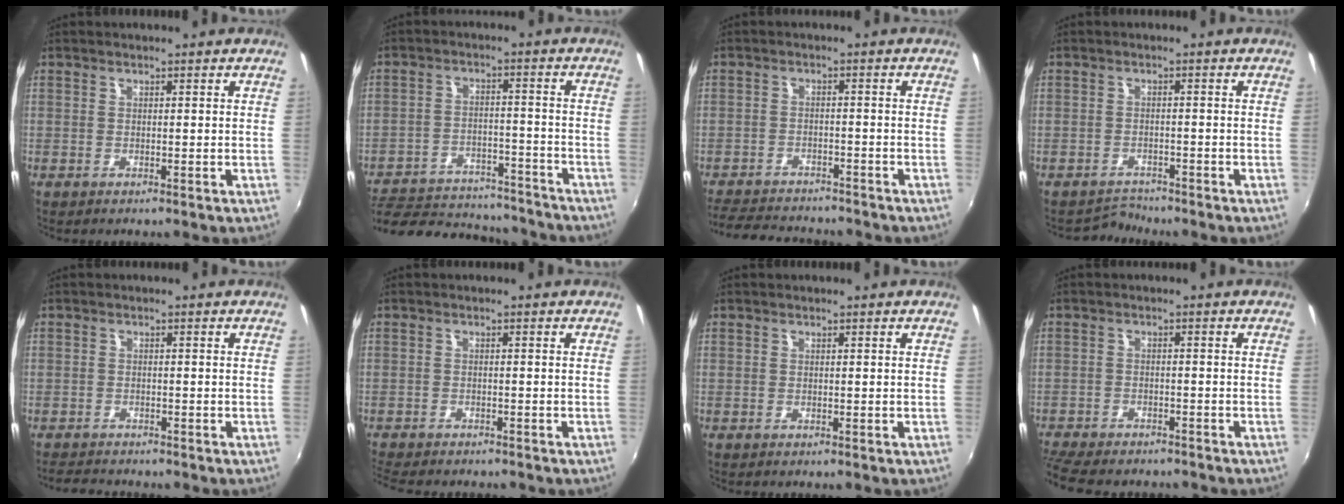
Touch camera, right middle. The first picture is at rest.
{"total": 21.8, "force": [-18.6, 8.0, 8.1], "torque": [-0.176, 0.009, -0.246]}
{"total": 10.7, "force": [-9.6, 3.7, 3.2], "torque": [-0.094, 0.008, -0.149]}
{"total": 2.6, "force": [-2.5, 0.5, -0.7], "torque": [0.007, 0.007, -0.044]}
{"total": 3.7, "force": [-3.4, 1.3, 0.6], "torque": [-0.027, -0.001, -0.061]}
{"total": 7.1, "force": [-6.4, 1.5, 2.5], "torque": [-0.070, -0.021, -0.105]}
{"total": 0.0}
{"total": 11.5, "force": [-10.1, 3.4, 4.5], "torque": [-0.120, -0.022, -0.162]}